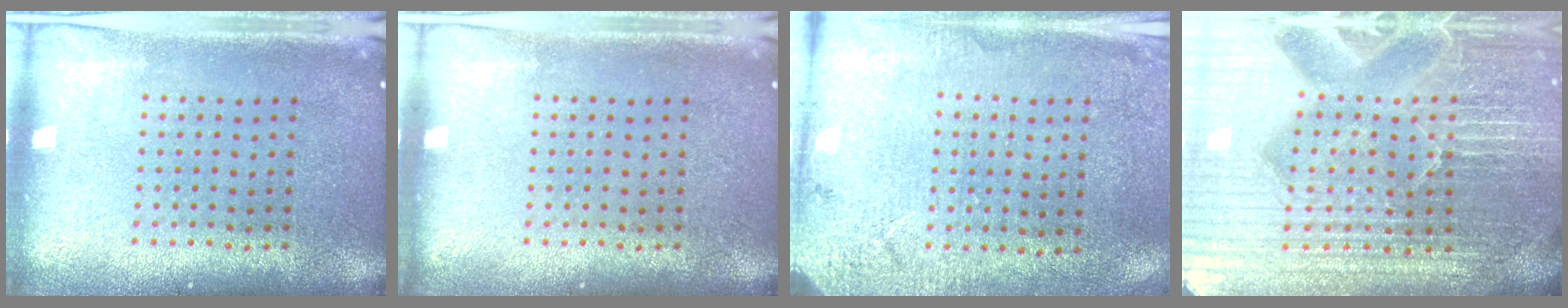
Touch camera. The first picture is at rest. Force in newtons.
{"total": 0.0}
{"total": 2.6, "press": 2.5, "slide": 0.8}
{"total": 6.7, "press": 5.8, "slide": 3.3}